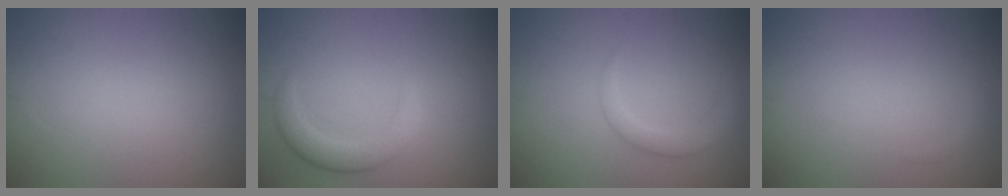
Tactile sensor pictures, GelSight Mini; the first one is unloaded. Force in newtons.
{"total": 2.8, "press": 2.8, "slide": 0.2}
{"total": 2.3, "press": 2.2, "slide": 0.1}
{"total": 0.5, "press": 0.5, "slide": 0.0}